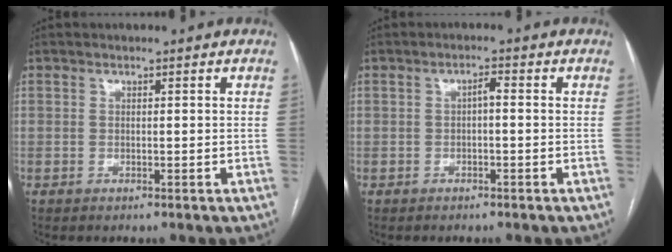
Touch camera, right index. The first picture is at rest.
{"total": 1.6, "force": [-0.2, 0.4, 1.5], "torque": [-0.026, 0.005, -0.004]}